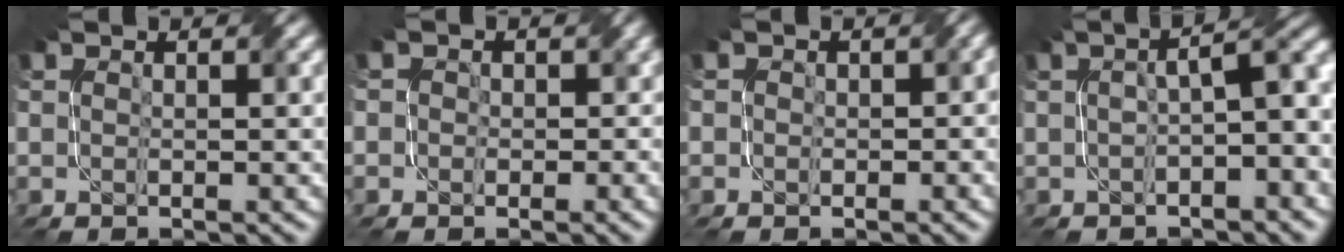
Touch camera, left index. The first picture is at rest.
{"total": 3.0, "force": [0.3, 2.8, 0.9], "torque": [0.007, 0.014, -0.020]}
{"total": 1.7, "force": [0.1, 1.5, 0.7], "torque": [0.001, 0.002, 0.001]}
{"total": 5.3, "force": [-0.2, 1.5, 5.1], "torque": [-0.059, 0.020, -0.004]}